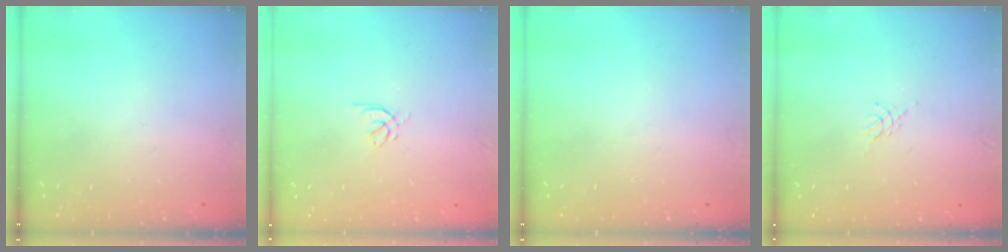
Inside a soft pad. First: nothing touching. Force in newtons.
{"total": 2.2, "press": 2.1, "slide": 0.7}
{"total": 0.0}
{"total": 3.2, "press": 3.1, "slide": 0.6}